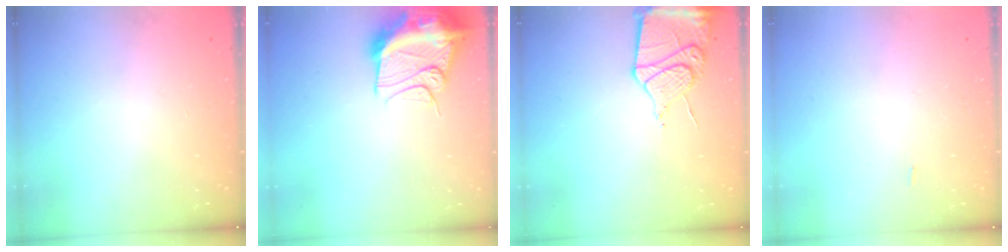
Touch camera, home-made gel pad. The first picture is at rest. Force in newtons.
{"total": 15.8, "press": 15.7, "slide": 1.6}
{"total": 13.2, "press": 13.1, "slide": 1.7}
{"total": 12.5, "press": 4.6, "slide": 11.7}